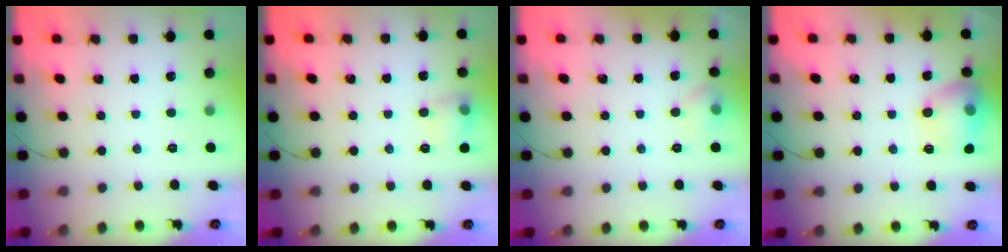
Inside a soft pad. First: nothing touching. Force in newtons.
{"total": 8.5, "press": 8.4, "slide": 0.8}
{"total": 9.0, "press": 6.0, "slide": 6.7}
{"total": 13.7, "press": 13.7, "slide": 1.2}